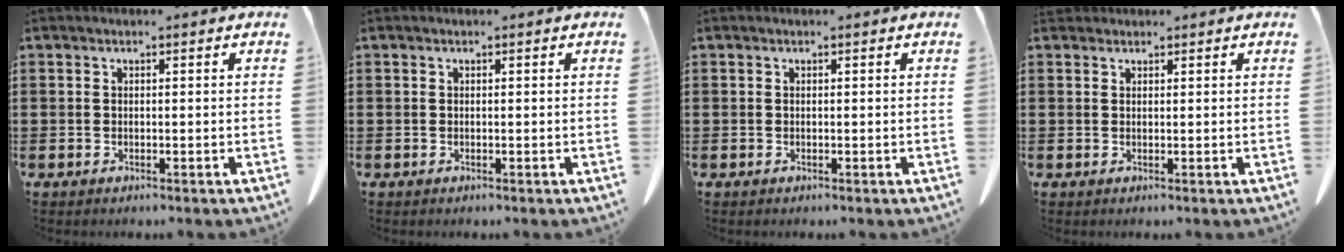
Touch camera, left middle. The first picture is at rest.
{"total": 0.0}
{"total": 0.0}
{"total": 1.2, "force": [1.1, 0.5, 0.1], "torque": [-0.007, 0.002, 0.023]}